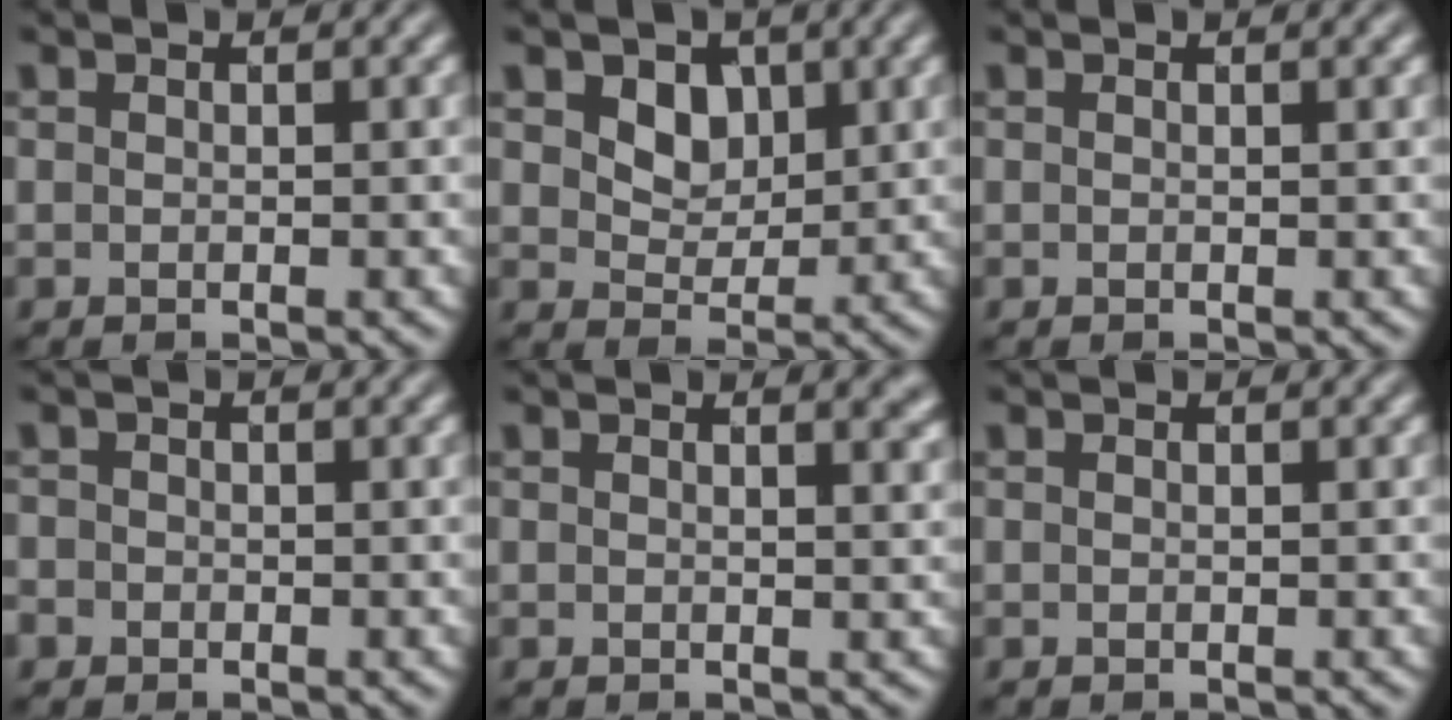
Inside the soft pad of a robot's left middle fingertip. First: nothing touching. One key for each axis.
{"total": 3.0, "fx": 1.2, "fy": 2.2, "fz": 1.7, "tx": -0.036, "ty": -0.008, "tz": 0.013}
{"total": 0.6, "fx": 0.4, "fy": 0.2, "fz": 0.5, "tx": -0.002, "ty": 0.005, "tz": 0.004}
{"total": 1.3, "fx": -0.6, "fy": 1.1, "fz": 0.1, "tx": 0.006, "ty": -0.002, "tz": -0.012}
{"total": 2.2, "fx": 1.4, "fy": 0.8, "fz": 1.4, "tx": -0.003, "ty": 0.003, "tz": 0.014}
{"total": 0.0}